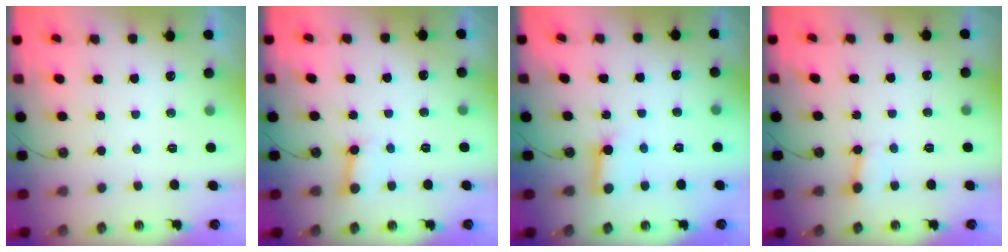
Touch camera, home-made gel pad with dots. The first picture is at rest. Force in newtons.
{"total": 3.0, "press": 3.0, "slide": 0.3}
{"total": 5.4, "press": 5.4, "slide": 0.7}
{"total": 2.7, "press": 2.7, "slide": 0.4}